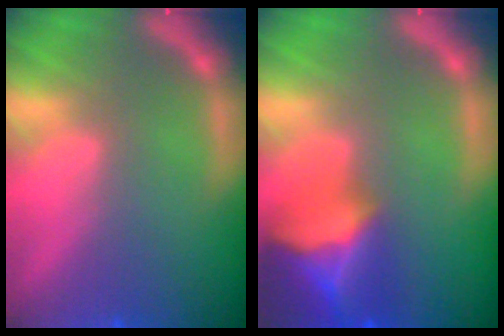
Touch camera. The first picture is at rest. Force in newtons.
{"total": 8.4}